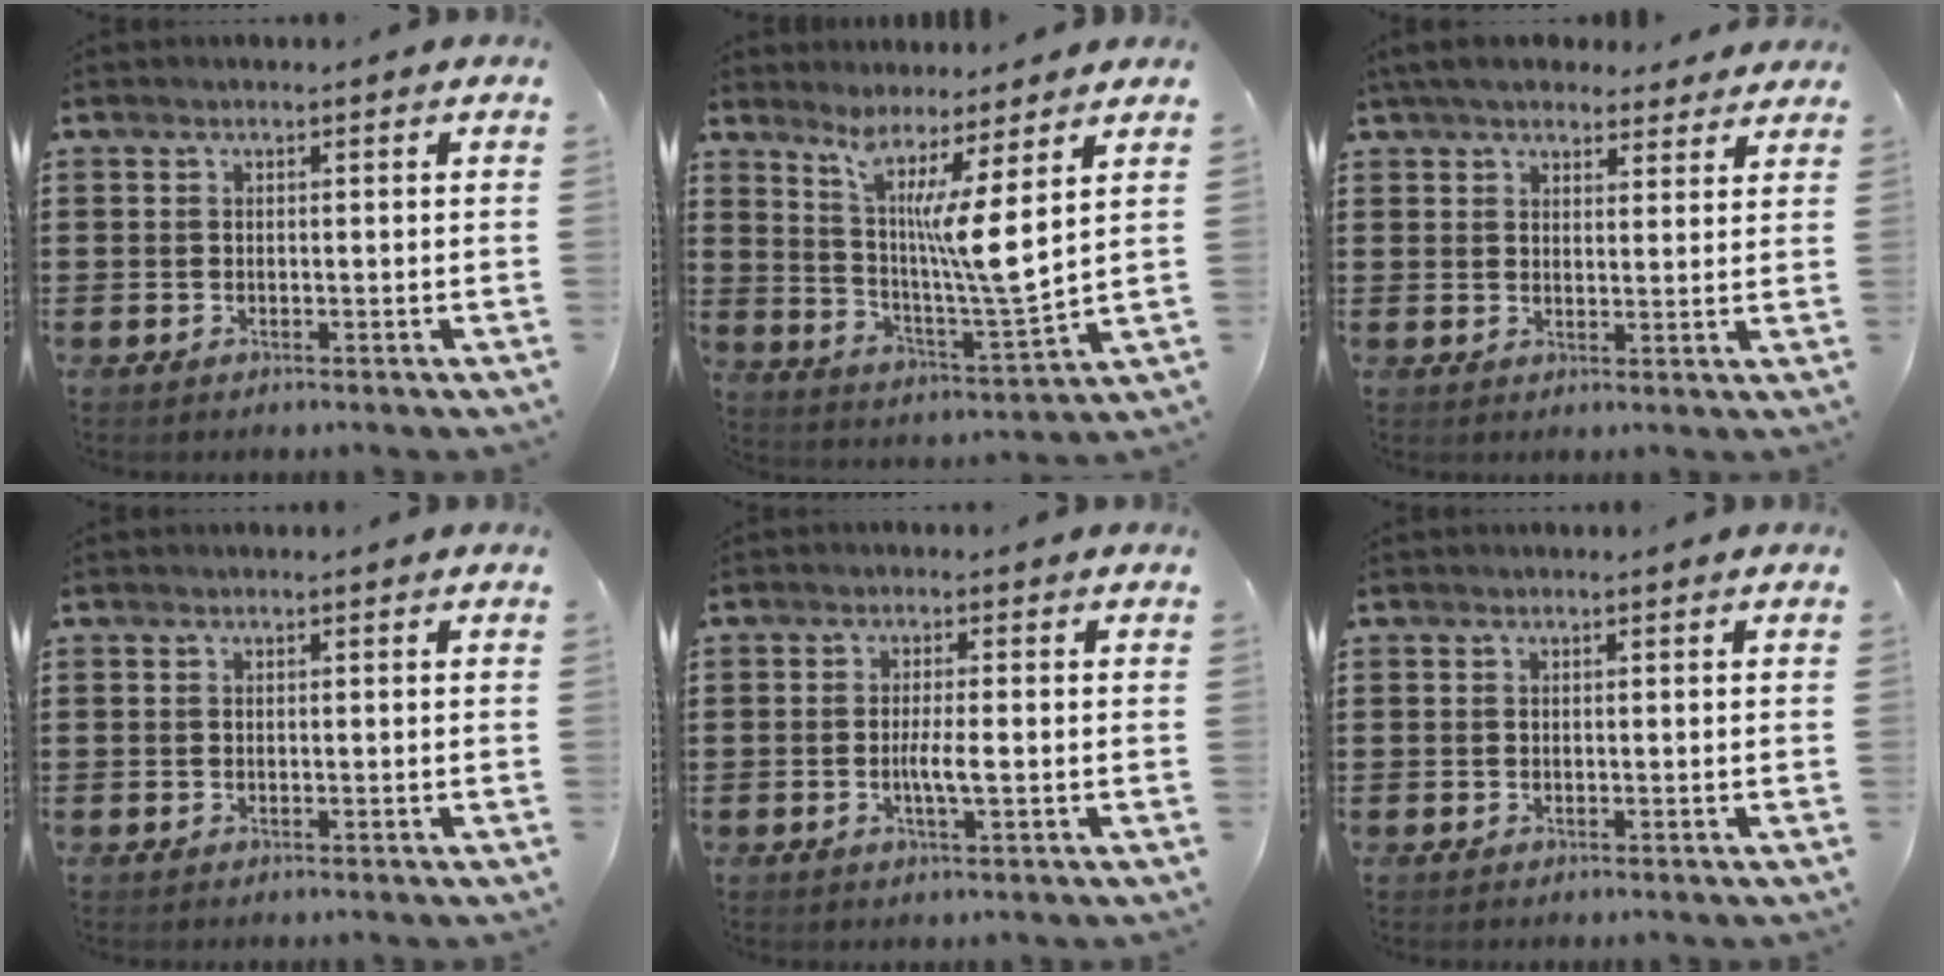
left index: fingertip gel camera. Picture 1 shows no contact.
{"total": 8.4, "force": [4.7, -0.7, 7.0], "torque": [-0.130, -0.052, 0.073]}
{"total": 5.3, "force": [4.8, 1.4, 1.6], "torque": [-0.048, -0.008, 0.090]}
{"total": 0.0}
{"total": 3.2, "force": [-0.6, 0.4, 3.1], "torque": [-0.061, -0.005, -0.014]}
{"total": 0.0}